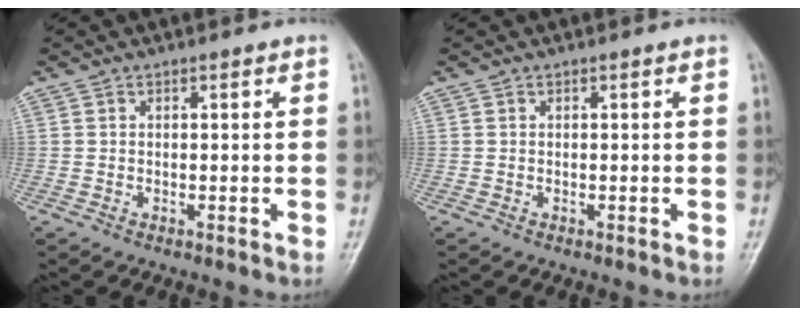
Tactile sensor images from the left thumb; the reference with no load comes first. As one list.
[{"total": 0.0}]